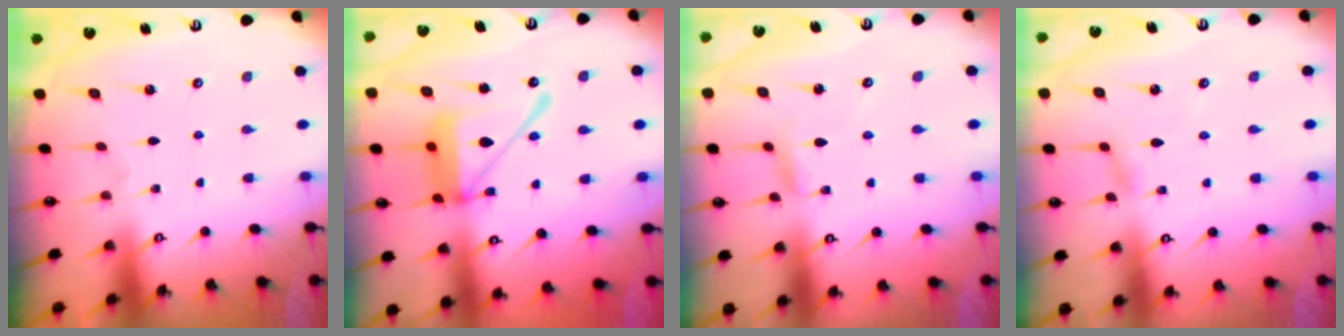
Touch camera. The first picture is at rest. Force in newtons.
{"total": 16.8, "press": 16.7, "slide": 2.0}
{"total": 3.1, "press": 3.1, "slide": 0.2}
{"total": 2.3, "press": 2.3, "slide": 0.2}